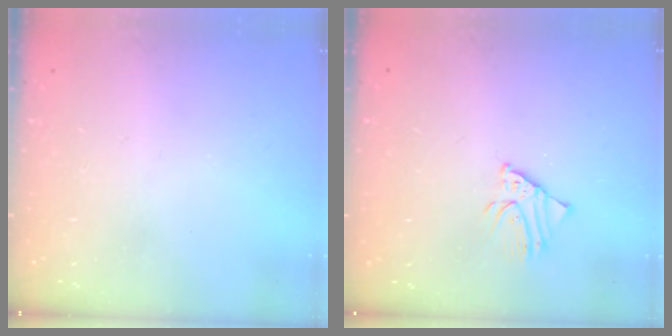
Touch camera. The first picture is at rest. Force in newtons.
{"total": 2.9, "press": 2.9, "slide": 0.2}